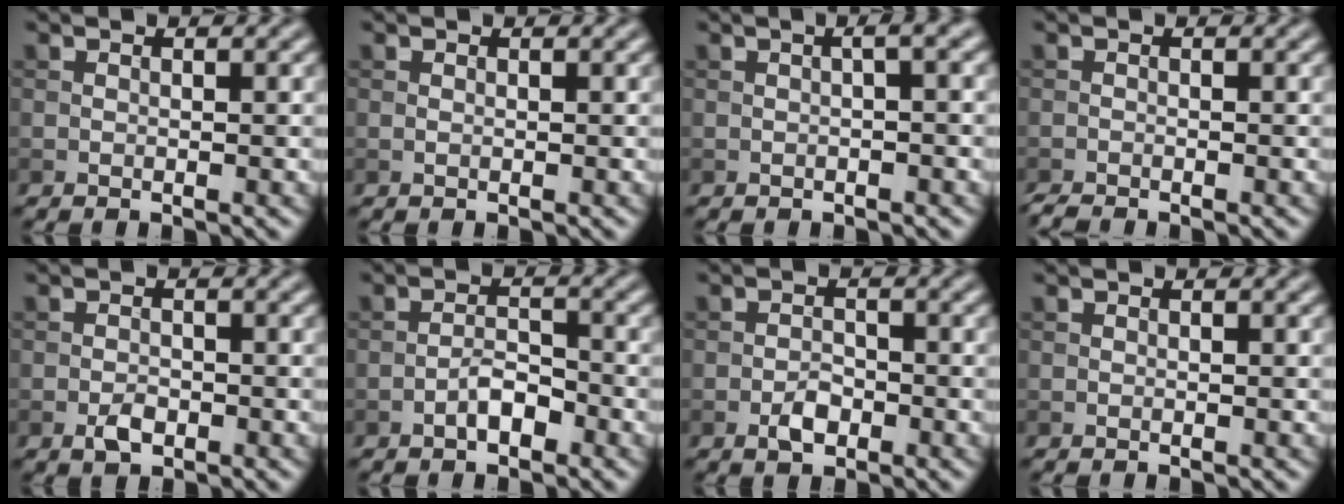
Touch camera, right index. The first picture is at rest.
{"total": 0.0}
{"total": 2.0, "force": [0.3, 0.5, 1.9], "torque": [-0.024, 0.009, 0.001]}
{"total": 1.1, "force": [-1.0, 0.0, 0.2], "torque": [-0.002, -0.004, -0.024]}
{"total": 1.6, "force": [-0.8, 1.0, 1.1], "torque": [-0.018, 0.001, -0.017]}
{"total": 2.2, "force": [-1.3, 0.9, 1.5], "torque": [-0.024, 0.009, -0.026]}
{"total": 2.1, "force": [-1.1, 1.2, 1.4], "torque": [-0.019, 0.004, -0.022]}
{"total": 0.0}